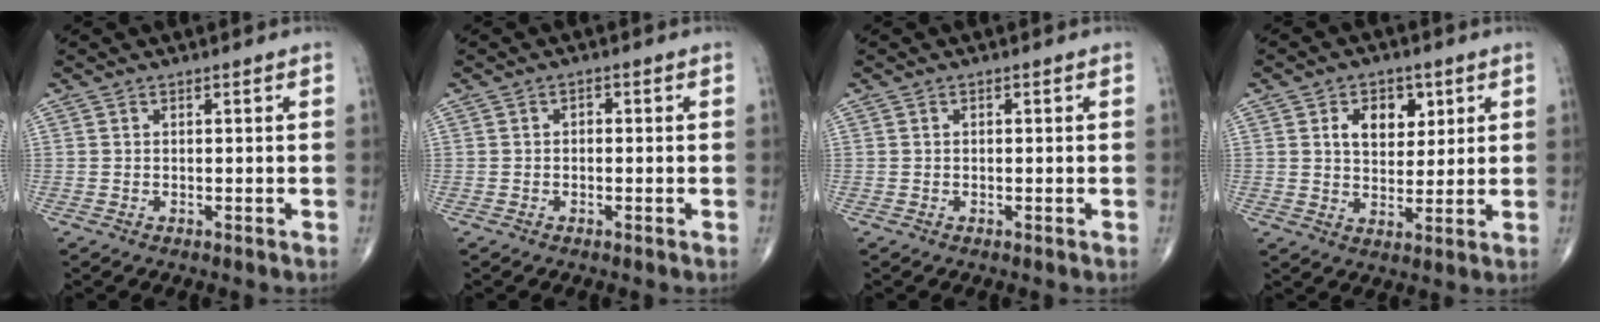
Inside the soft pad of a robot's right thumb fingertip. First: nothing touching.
{"total": 1.0, "force": [-0.1, 0.8, 0.7], "torque": [-0.004, 0.004, -0.006]}
{"total": 0.0}
{"total": 7.9, "force": [2.9, 5.4, 5.0], "torque": [-0.044, -0.012, 0.047]}